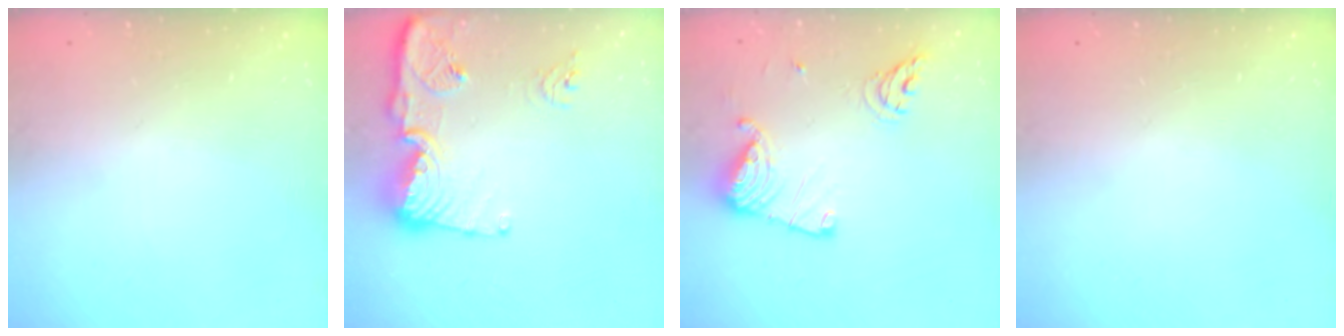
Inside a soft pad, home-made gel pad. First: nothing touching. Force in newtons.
{"total": 14.8, "press": 14.7, "slide": 1.5}
{"total": 13.5, "press": 13.4, "slide": 1.2}
{"total": 0.0}